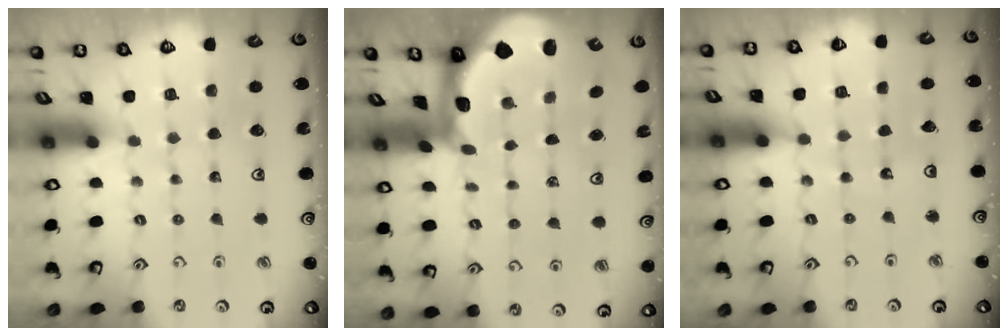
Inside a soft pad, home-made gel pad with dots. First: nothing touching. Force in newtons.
{"total": 1.9, "press": 1.9, "slide": 0.4}
{"total": 3.4, "press": 3.4, "slide": 0.2}